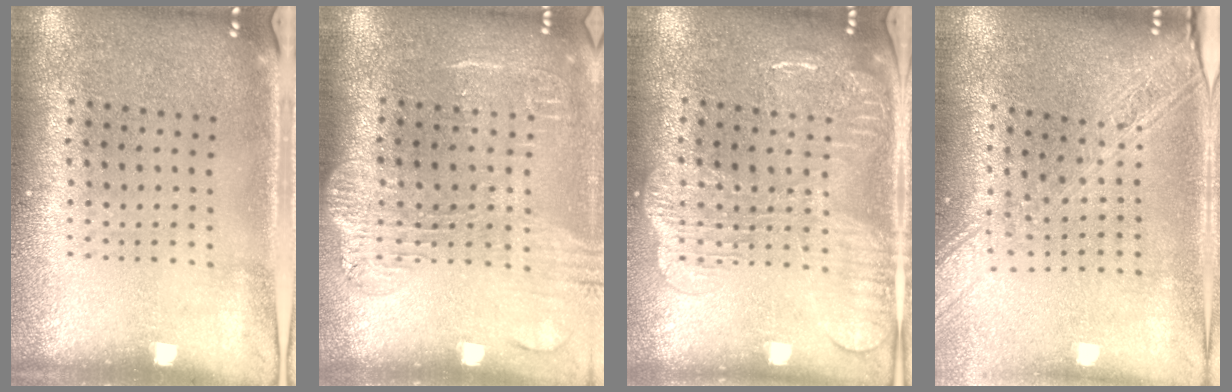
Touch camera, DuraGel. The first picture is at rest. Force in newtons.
{"total": 1.9, "press": 1.6, "slide": 1.0}
{"total": 1.9, "press": 1.8, "slide": 0.5}
{"total": 2.2, "press": 1.8, "slide": 1.2}